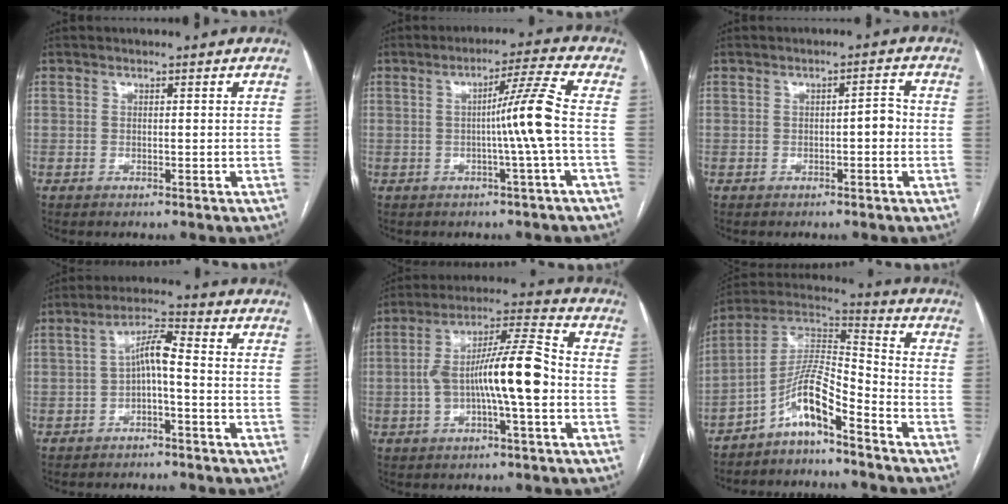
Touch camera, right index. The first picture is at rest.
{"total": 7.0, "force": [-0.9, -2.1, 6.6], "torque": [-0.104, 0.008, -0.013]}
{"total": 2.4, "force": [-0.5, 0.7, 2.3], "torque": [-0.027, 0.009, -0.008]}
{"total": 5.3, "force": [-1.0, 0.9, 5.1], "torque": [-0.094, 0.024, -0.018]}
{"total": 12.8, "force": [-2.0, 1.7, 12.5], "torque": [-0.226, 0.025, -0.036]}
{"total": 9.5, "force": [-6.1, 1.2, 7.1], "torque": [-0.146, 0.023, -0.118]}